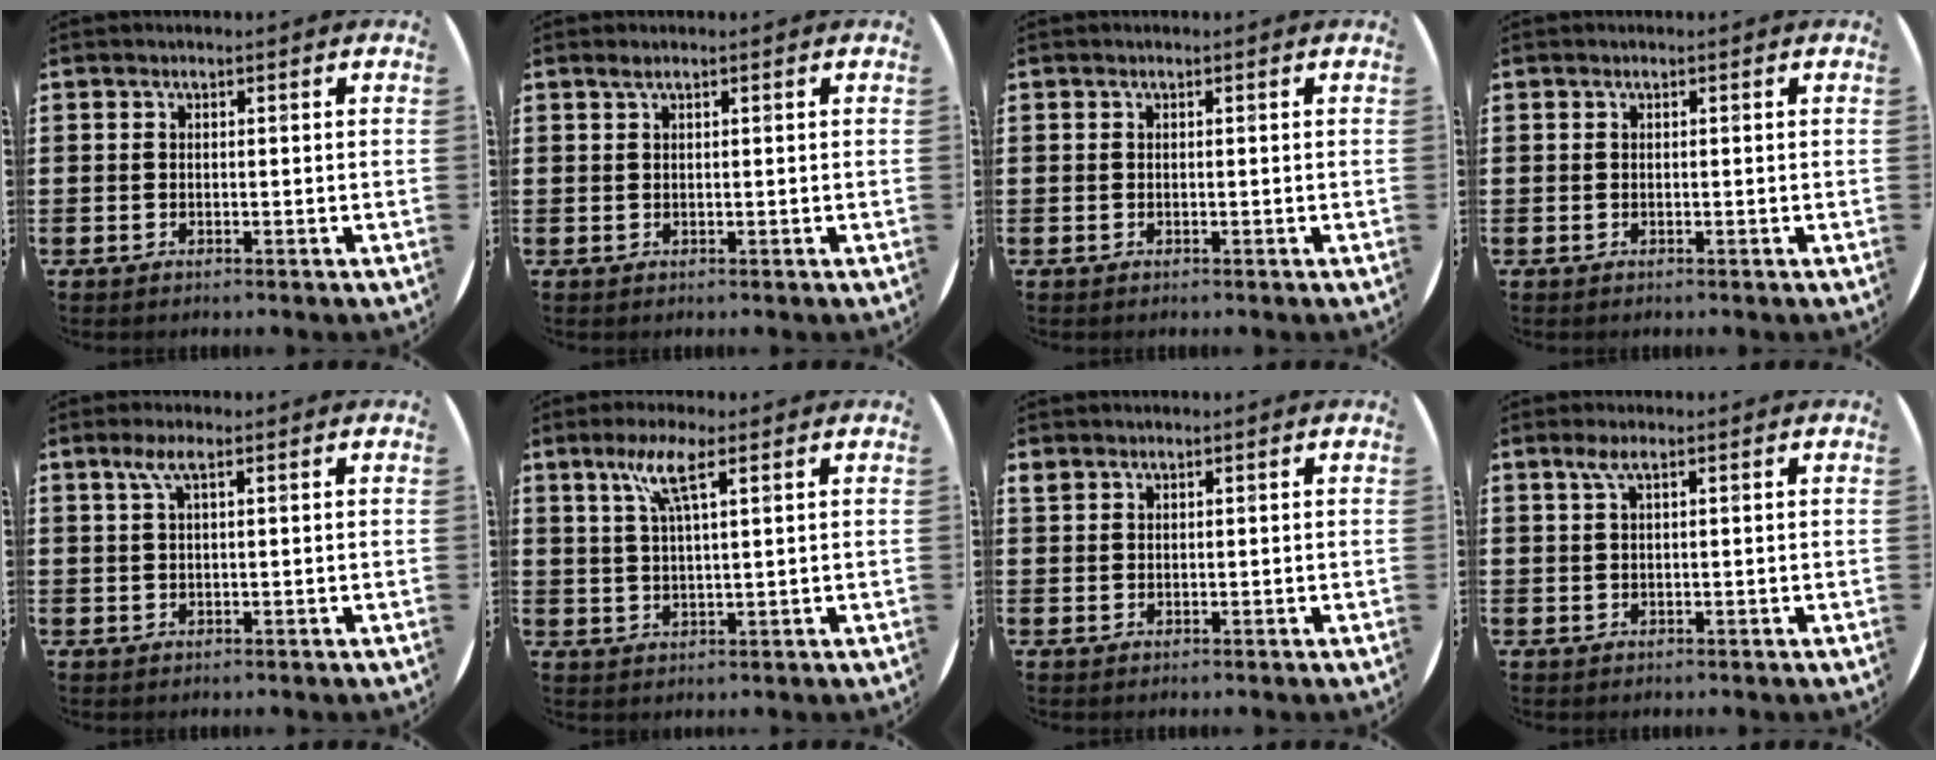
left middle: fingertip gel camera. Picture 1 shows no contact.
{"total": 0.6, "force": [0.4, 0.0, 0.5], "torque": [-0.008, 0.002, 0.007]}
{"total": 0.0}
{"total": 0.0}
{"total": 2.4, "force": [1.1, 0.5, 2.1], "torque": [-0.042, 0.007, 0.017]}
{"total": 5.4, "force": [3.1, 0.8, 4.4], "torque": [-0.094, 0.009, 0.051]}
{"total": 0.9, "force": [0.9, 0.4, 0.0], "torque": [-0.001, 0.002, 0.017]}
{"total": 1.7, "force": [0.8, 0.2, 1.4], "torque": [-0.030, 0.005, 0.012]}